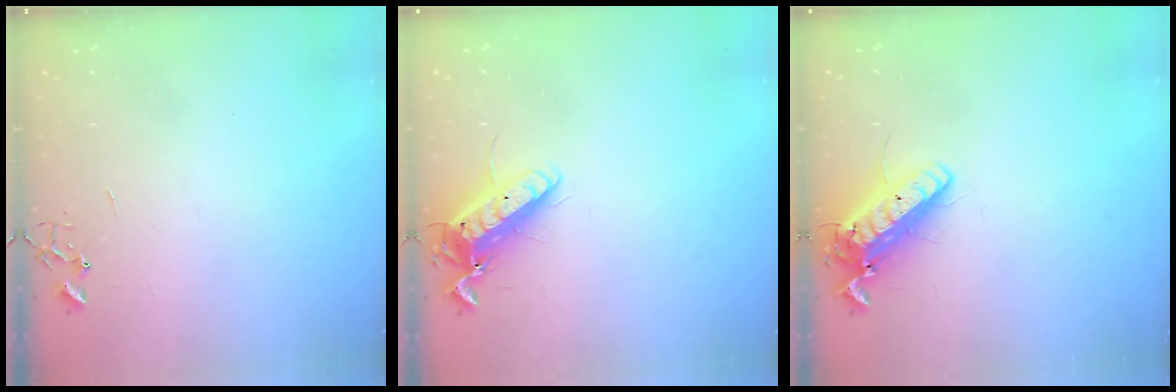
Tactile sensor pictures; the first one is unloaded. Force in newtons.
{"total": 13.6, "press": 13.4, "slide": 2.0}
{"total": 15.3, "press": 15.1, "slide": 2.8}